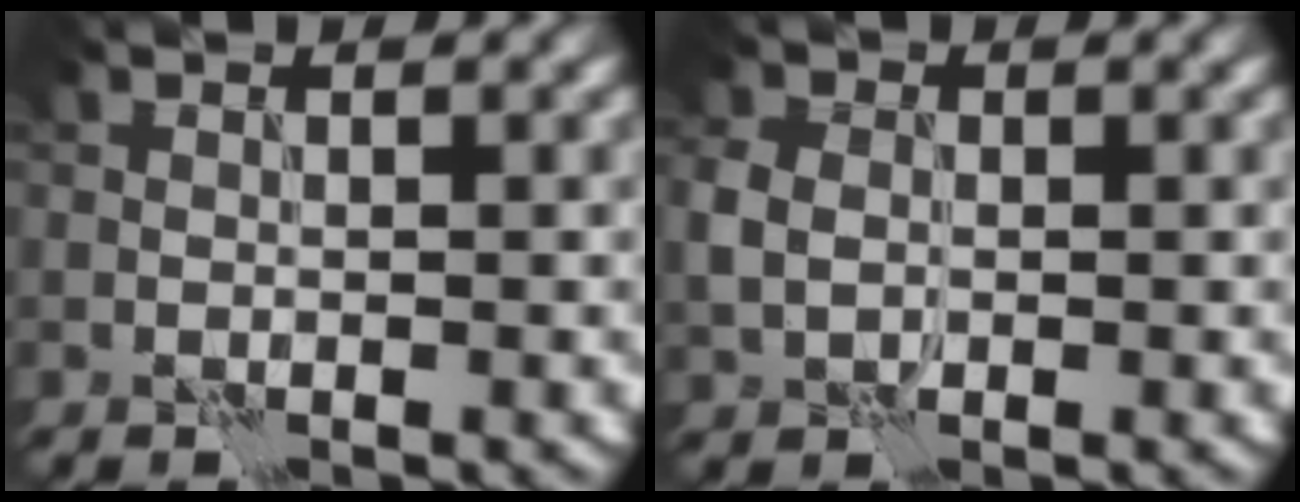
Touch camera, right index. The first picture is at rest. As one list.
[{"total": 3.0, "force": [0.0, 2.4, 1.8], "torque": [-0.049, 0.003, -0.001]}]